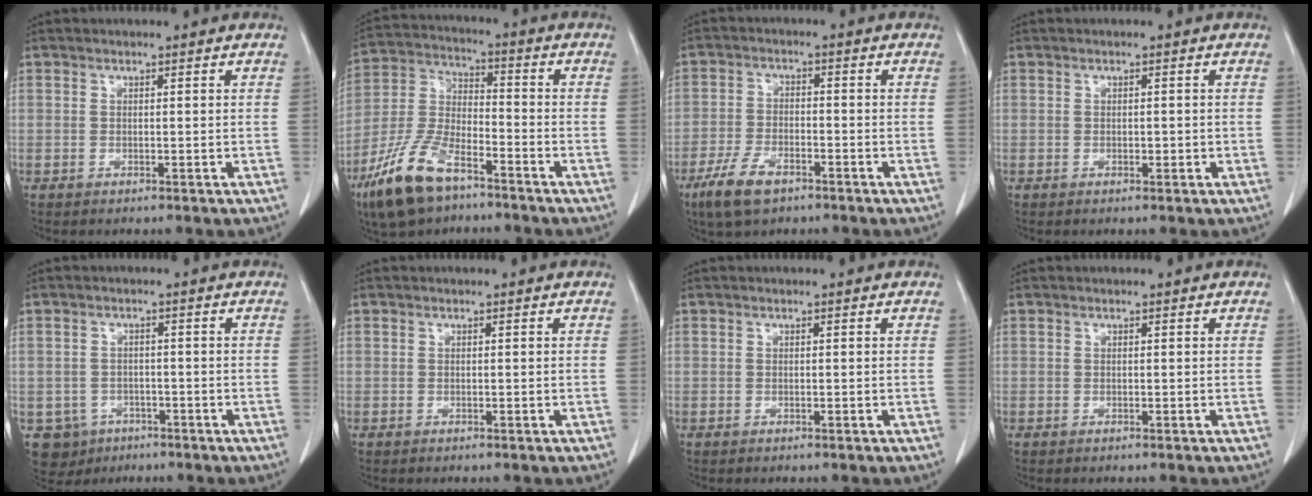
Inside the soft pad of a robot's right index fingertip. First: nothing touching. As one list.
[{"total": 13.9, "force": [-8.9, 5.4, 9.3], "torque": [-0.207, -0.011, -0.173]}, {"total": 7.6, "force": [-4.8, 3.1, 5.0], "torque": [-0.108, -0.009, -0.087]}, {"total": 1.3, "force": [-0.3, 0.7, 1.1], "torque": [-0.021, 0.001, -0.001]}, {"total": 6.3, "force": [-3.0, 5.5, 0.9], "torque": [-0.019, 0.007, -0.037]}, {"total": 0.0}, {"total": 0.0}, {"total": 0.0}]